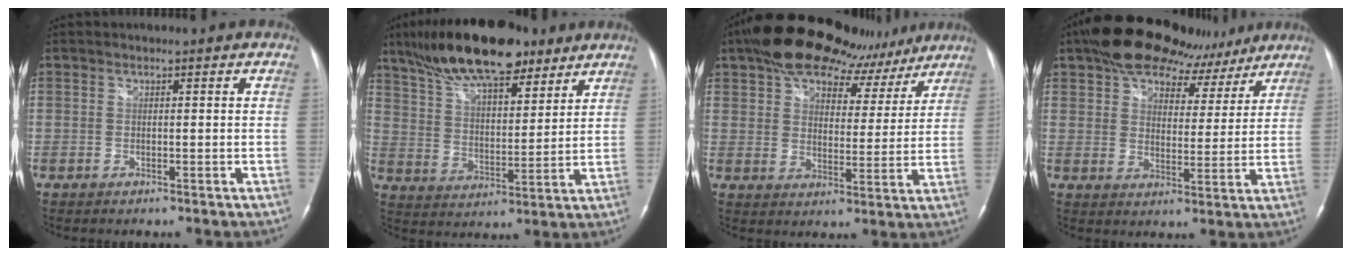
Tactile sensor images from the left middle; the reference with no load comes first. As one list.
[{"total": 18.3, "force": [13.5, 5.7, 11.0], "torque": [-0.201, 0.023, 0.232]}, {"total": 18.6, "force": [14.0, 8.5, 8.9], "torque": [-0.138, 0.040, 0.197]}, {"total": 16.6, "force": [12.5, 7.8, 7.7], "torque": [-0.116, 0.038, 0.178]}]